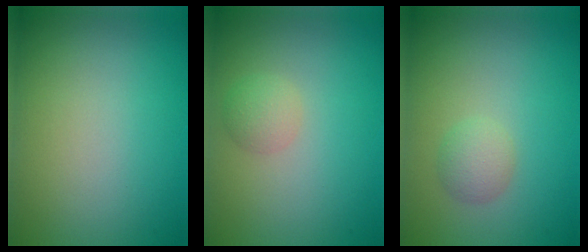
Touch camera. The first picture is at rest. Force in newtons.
{"total": 1.6, "press": 1.6, "slide": 0.0}
{"total": 1.7, "press": 1.7, "slide": 0.1}